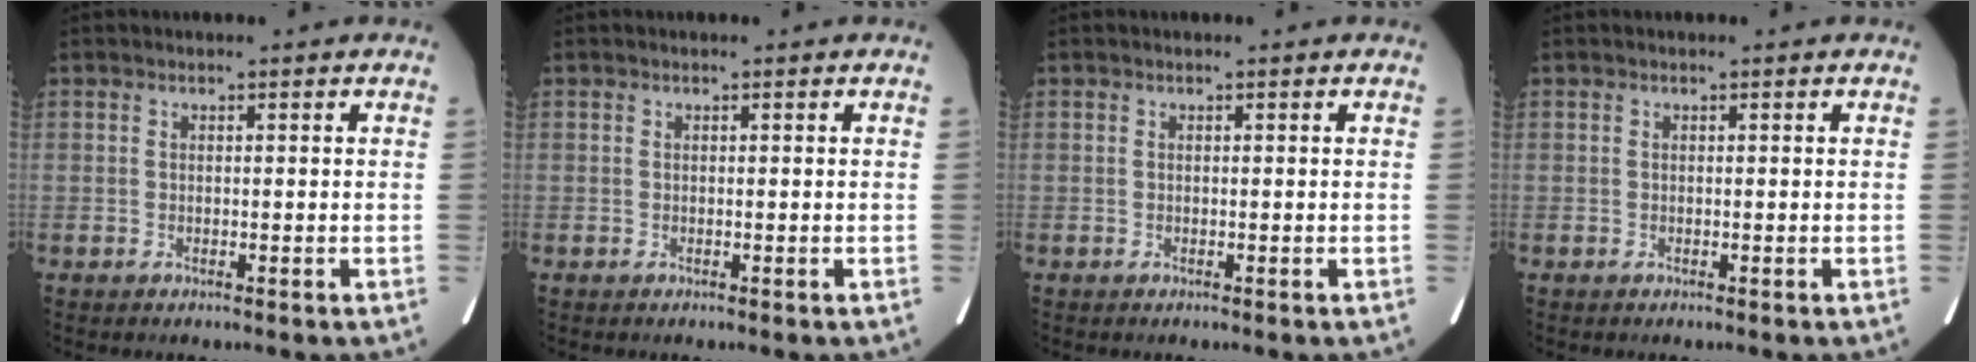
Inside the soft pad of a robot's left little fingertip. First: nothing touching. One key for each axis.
{"total": 0.0}
{"total": 0.0}
{"total": 0.0}